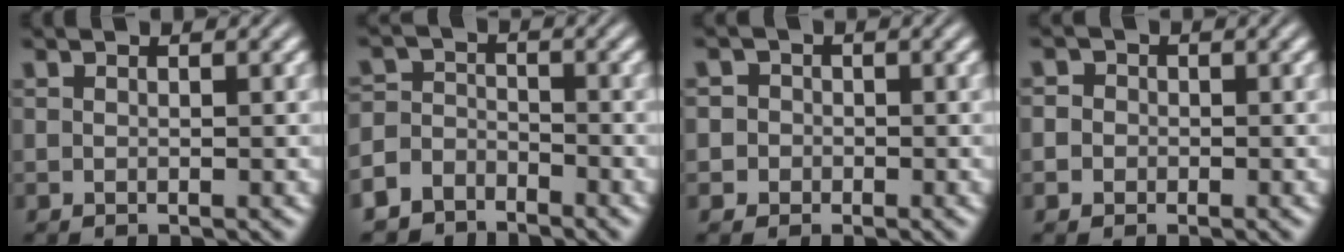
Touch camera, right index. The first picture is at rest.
{"total": 4.6, "force": [-3.5, 3.0, 0.6], "torque": [0.000, -0.019, -0.061]}
{"total": 3.1, "force": [-0.7, 3.0, 0.3], "torque": [-0.005, -0.002, -0.022]}
{"total": 1.9, "force": [-0.4, 1.9, 0.2], "torque": [0.001, 0.002, -0.016]}